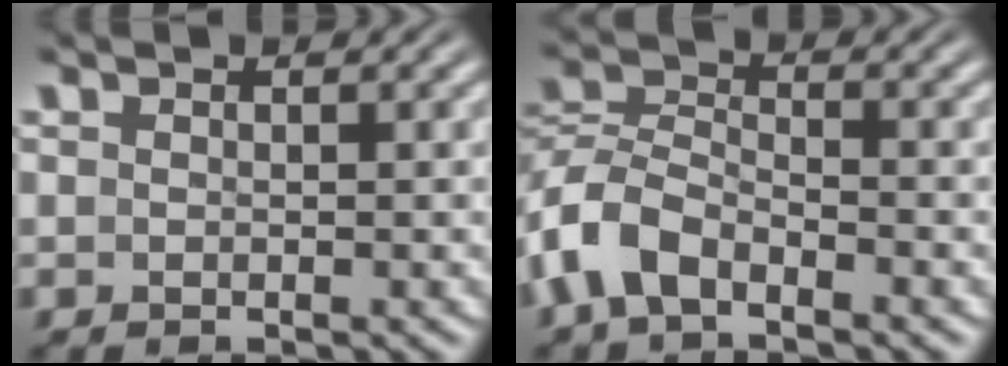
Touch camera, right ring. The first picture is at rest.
{"total": 6.4, "force": [-2.8, 5.0, 2.7], "torque": [-0.085, -0.016, -0.053]}